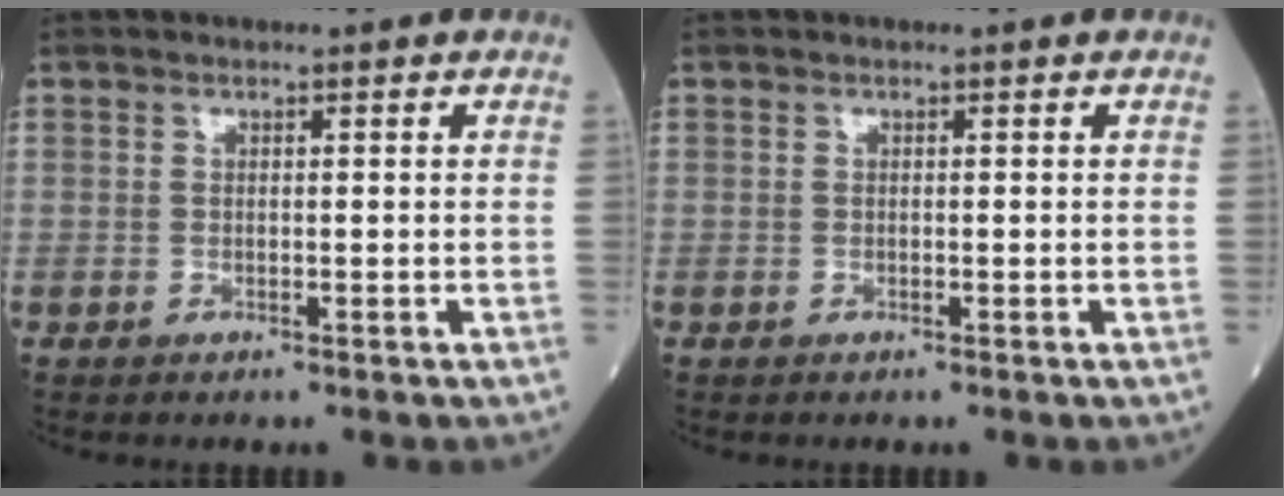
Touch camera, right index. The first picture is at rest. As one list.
[{"total": 0.0}]